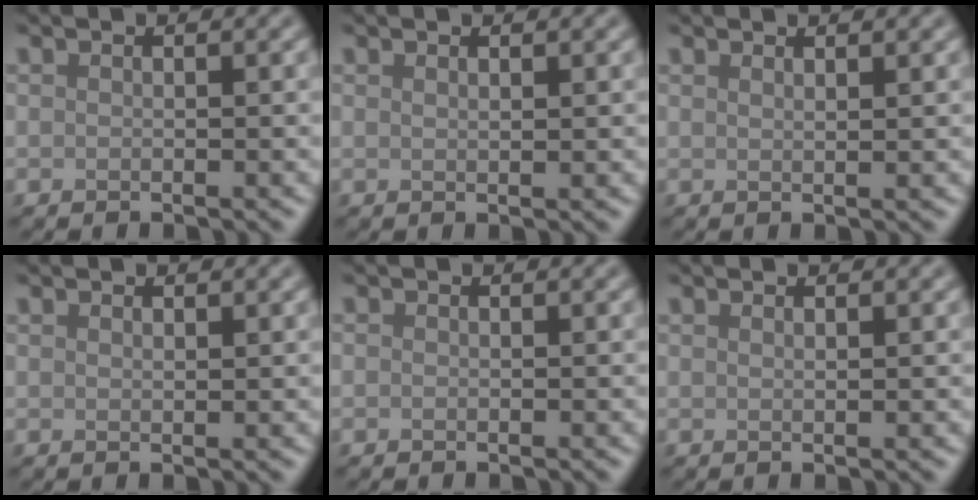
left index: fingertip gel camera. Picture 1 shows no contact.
{"total": 0.7, "force": [0.6, 0.1, 0.5], "torque": [-0.005, 0.001, 0.009]}
{"total": 1.4, "force": [1.0, 0.4, 0.9], "torque": [-0.003, 0.002, 0.003]}
{"total": 0.5, "force": [0.5, 0.1, 0.2], "torque": [-0.003, -0.001, 0.010]}
{"total": 0.0}
{"total": 0.9, "force": [0.5, 0.3, 0.7], "torque": [-0.005, 0.001, 0.004]}